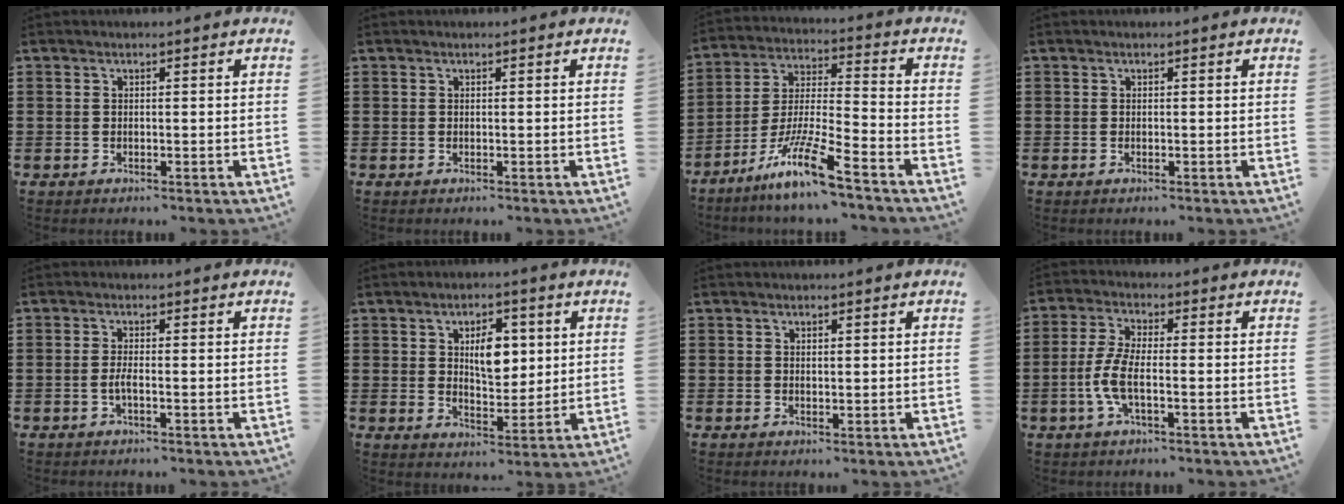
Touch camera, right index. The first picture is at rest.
{"total": 0.0}
{"total": 11.6, "force": [-8.9, 0.3, 7.5], "torque": [-0.160, 0.000, -0.179]}
{"total": 0.0}
{"total": 1.9, "force": [-0.8, 0.0, 1.7], "torque": [-0.040, -0.007, -0.017]}
{"total": 6.6, "force": [1.9, 3.9, 4.9], "torque": [-0.077, 0.002, 0.023]}
{"total": 0.6, "force": [0.3, 0.3, 0.4], "torque": [-0.008, 0.003, 0.005]}
{"total": 5.3, "force": [-1.6, 1.6, 4.8], "torque": [-0.121, -0.011, -0.038]}